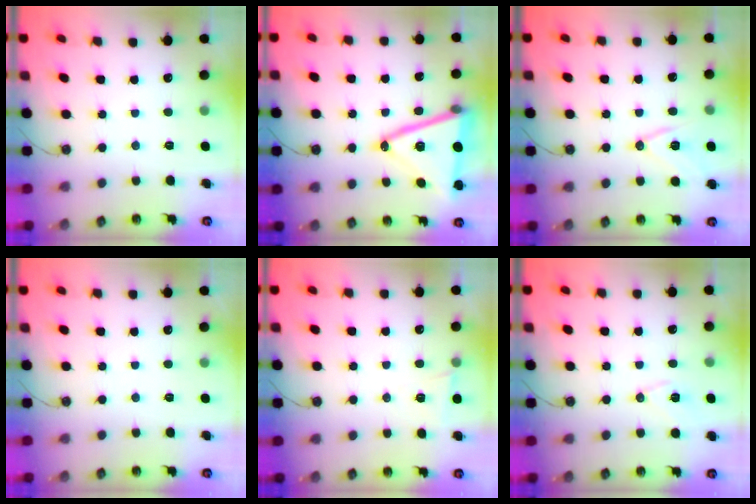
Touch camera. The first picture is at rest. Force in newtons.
{"total": 19.0, "press": 18.7, "slide": 3.5}
{"total": 10.8, "press": 10.3, "slide": 3.3}
{"total": 0.0}
{"total": 5.0, "press": 4.0, "slide": 2.9}
{"total": 7.4, "press": 6.7, "slide": 3.2}